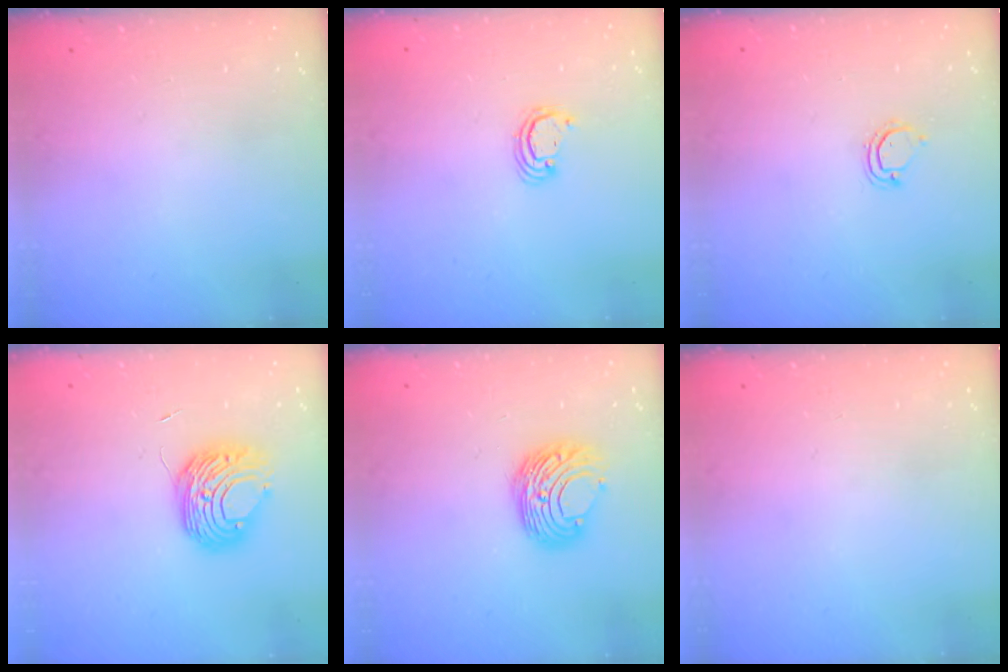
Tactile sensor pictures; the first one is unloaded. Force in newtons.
{"total": 2.4, "press": 2.4, "slide": 0.3}
{"total": 3.9, "press": 3.9, "slide": 0.3}
{"total": 9.1, "press": 9.1, "slide": 0.4}
{"total": 9.1, "press": 9.1, "slide": 0.4}
{"total": 0.0}